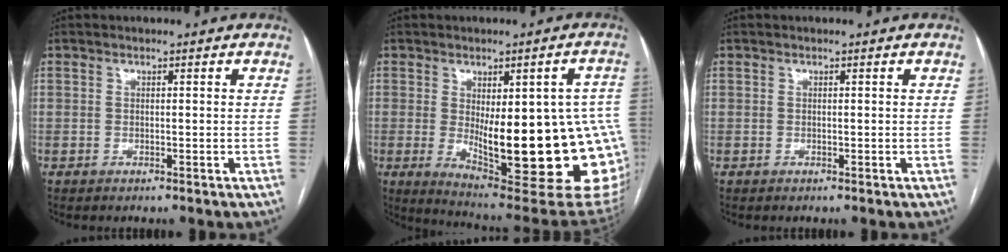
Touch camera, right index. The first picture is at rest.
{"total": 25.4, "force": [-3.2, 6.3, 24.4], "torque": [-0.225, -0.011, -0.019]}
{"total": 0.0}